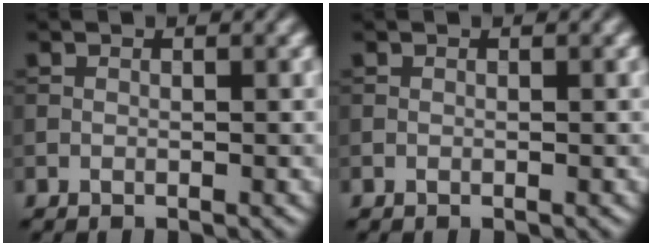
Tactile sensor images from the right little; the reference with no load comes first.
{"total": 0.0}